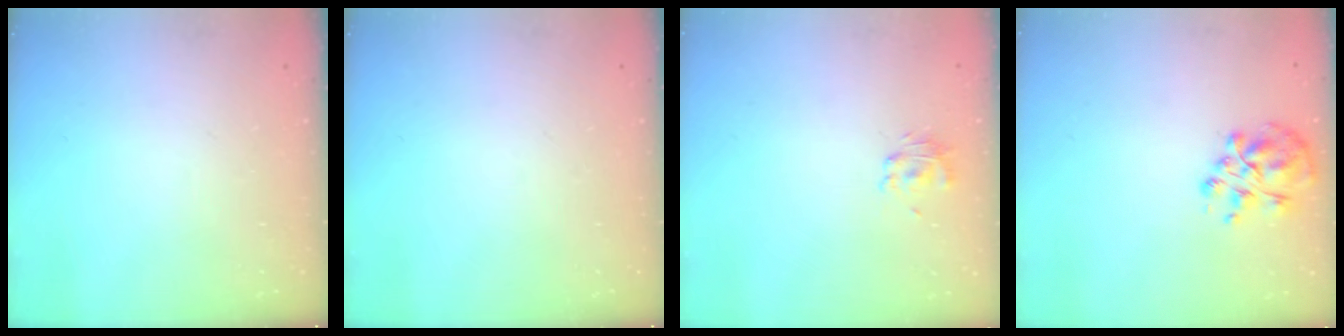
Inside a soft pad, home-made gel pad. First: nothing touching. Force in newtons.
{"total": 0.0}
{"total": 2.9, "press": 2.8, "slide": 0.7}
{"total": 7.8, "press": 7.8, "slide": 1.0}